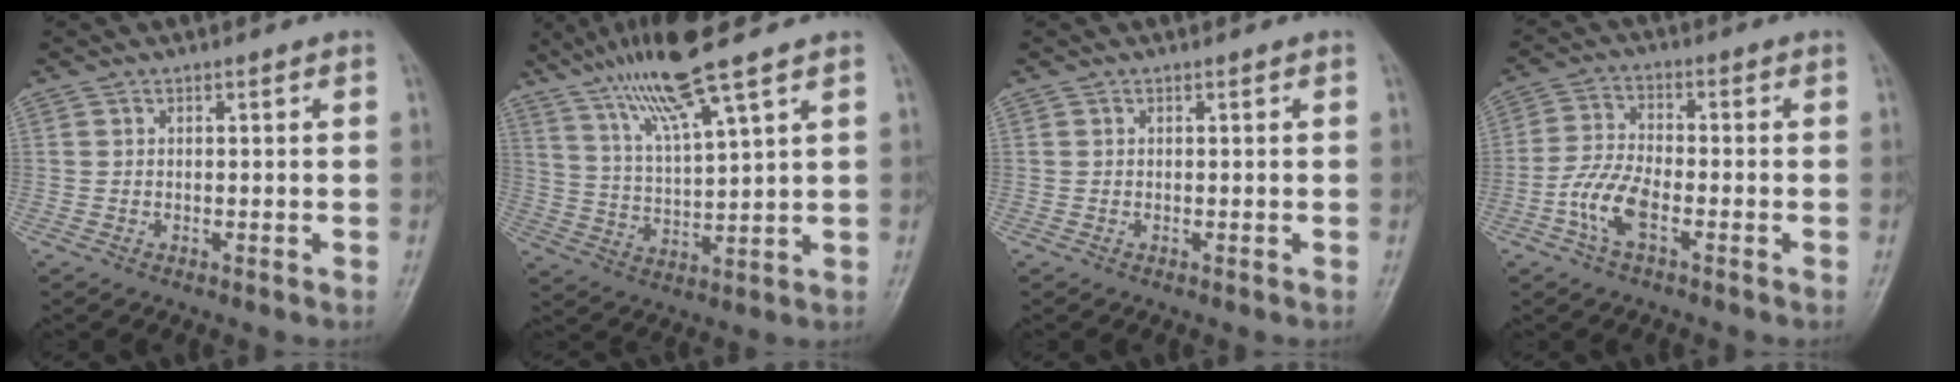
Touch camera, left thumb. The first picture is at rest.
{"total": 12.4, "force": [8.4, 0.9, 9.1], "torque": [-0.173, -0.032, 0.165]}
{"total": 0.0}
{"total": 7.3, "force": [-3.1, 3.2, 5.8], "torque": [-0.127, 0.018, -0.065]}